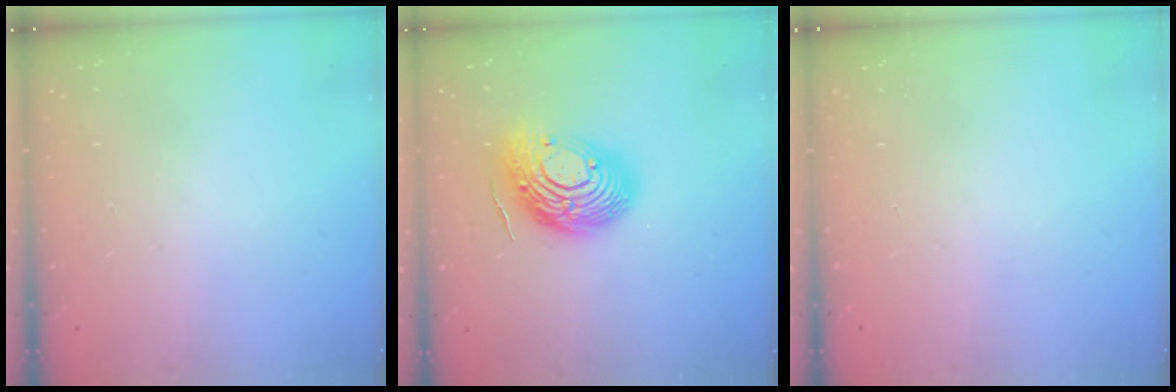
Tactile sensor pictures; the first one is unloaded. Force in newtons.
{"total": 16.9, "press": 16.9, "slide": 1.2}
{"total": 0.0}